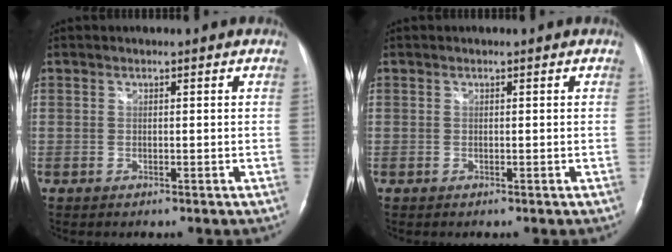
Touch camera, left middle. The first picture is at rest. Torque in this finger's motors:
{"motor_torque": [0.00, 0.00, -0.07, 0.00]}